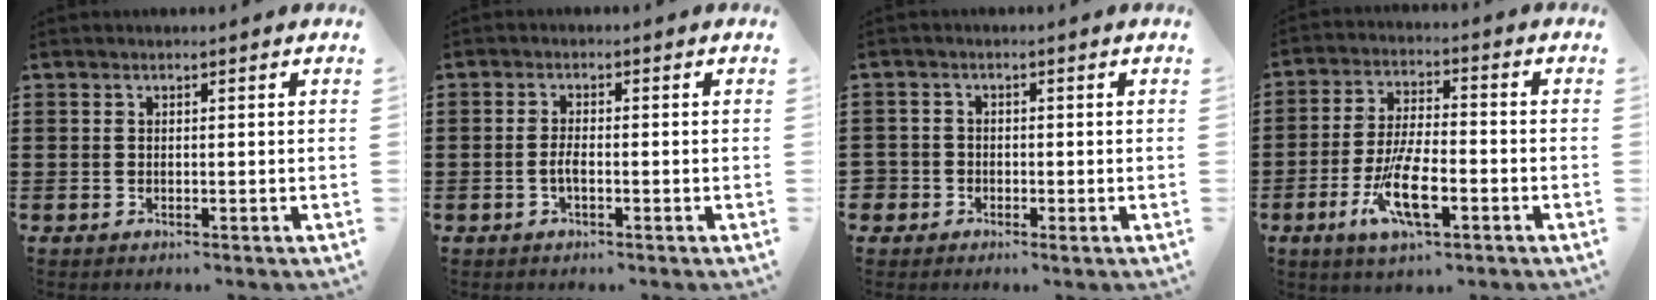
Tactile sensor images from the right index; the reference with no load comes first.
{"total": 2.1, "force": [-0.7, 0.6, 1.9], "torque": [-0.044, 0.000, -0.015]}
{"total": 1.6, "force": [-0.8, 1.4, 0.2], "torque": [-0.012, 0.000, -0.019]}
{"total": 9.9, "force": [-3.7, 3.1, 8.6], "torque": [-0.182, -0.011, -0.068]}